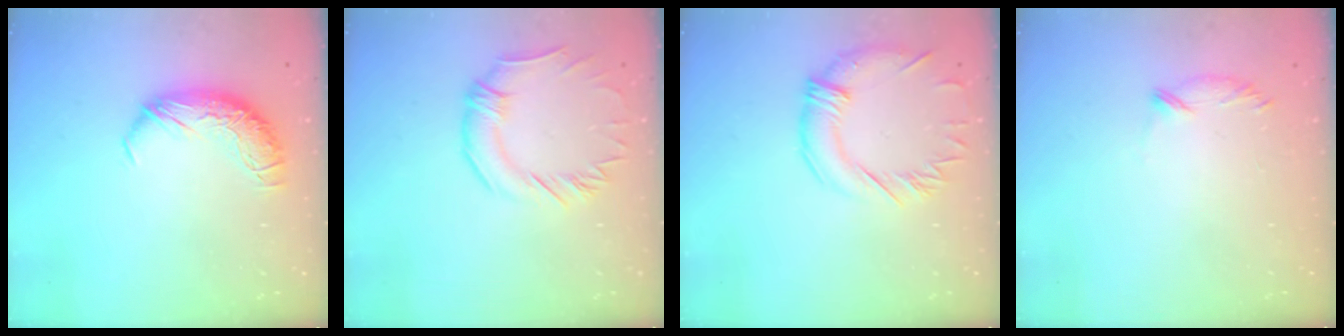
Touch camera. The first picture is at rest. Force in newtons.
{"total": 0.9, "press": 0.2, "slide": 0.9}
{"total": 1.4, "press": 0.9, "slide": 1.1}
{"total": 6.5, "press": 6.4, "slide": 0.9}